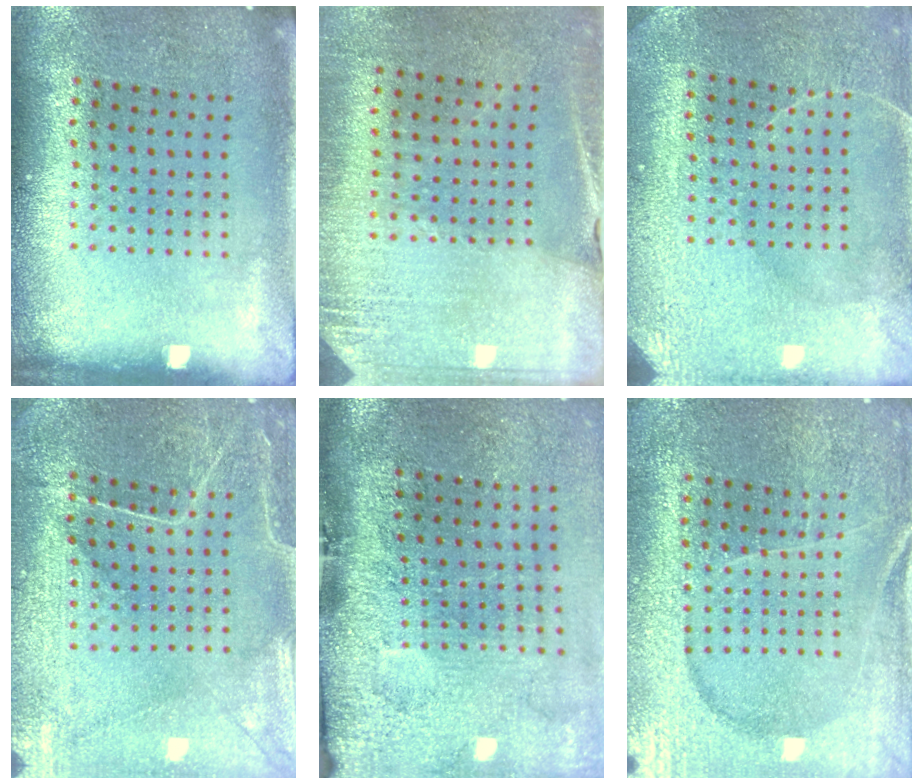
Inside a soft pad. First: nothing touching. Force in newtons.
{"total": 2.6, "press": 2.5, "slide": 0.8}
{"total": 3.2, "press": 3.2, "slide": 0.1}
{"total": 0.8, "press": 0.7, "slide": 0.4}
{"total": 4.7, "press": 3.6, "slide": 3.1}
{"total": 3.1, "press": 3.1, "slide": 0.4}